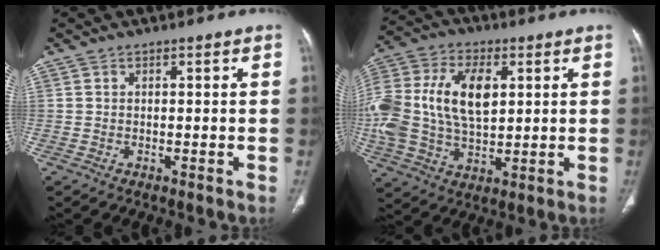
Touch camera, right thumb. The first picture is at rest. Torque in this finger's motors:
{"motor_torque": [2.57, 2.44, 2.04, -0.09, 0.27]}